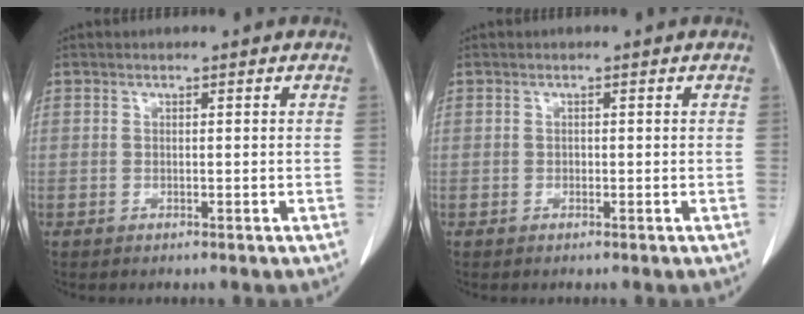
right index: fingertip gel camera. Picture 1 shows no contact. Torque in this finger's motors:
{"motor_torque": [0.12, -0.02, -0.02, 0.00]}